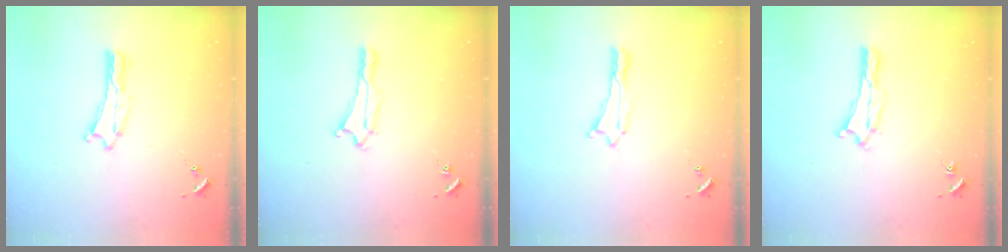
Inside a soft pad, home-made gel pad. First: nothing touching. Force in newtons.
{"total": 1.4, "press": 1.4, "slide": 0.2}
{"total": 0.0}
{"total": 0.0}